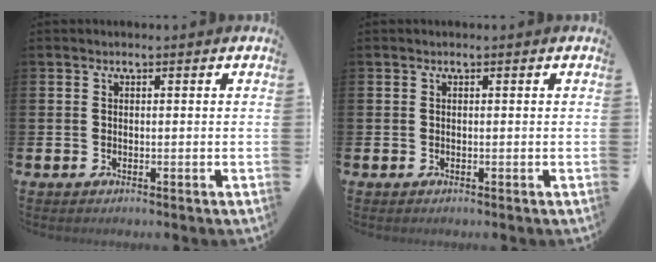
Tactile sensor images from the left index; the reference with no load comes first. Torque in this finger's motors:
{"motor_torque": [0.00, 0.00, 0.00, 0.00]}